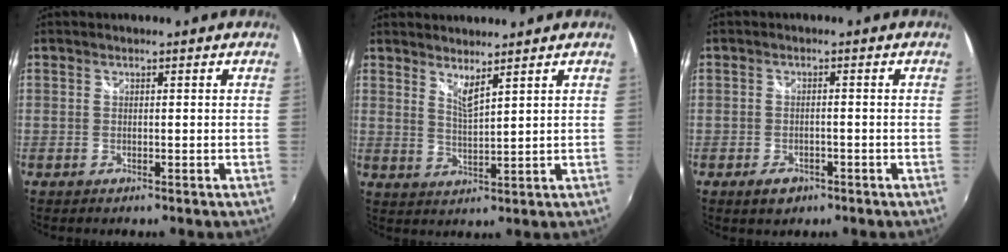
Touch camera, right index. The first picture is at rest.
{"total": 3.6, "force": [3.0, -0.1, 1.9], "torque": [-0.036, -0.007, 0.048]}
{"total": 3.5, "force": [-1.9, 2.1, 2.0], "torque": [-0.043, -0.006, -0.029]}